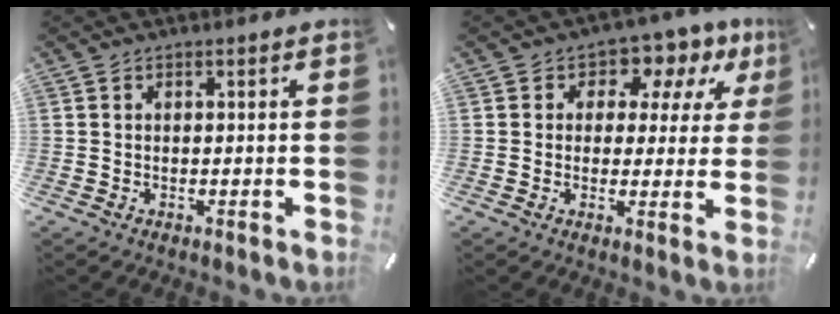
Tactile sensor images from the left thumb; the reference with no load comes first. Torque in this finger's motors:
{"motor_torque": [0.46, 0.17, 0.38, 0.36, 0.01]}